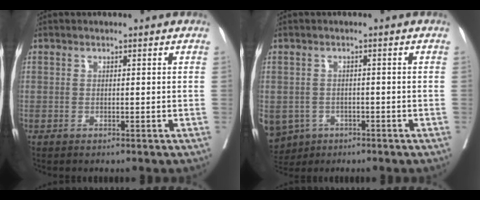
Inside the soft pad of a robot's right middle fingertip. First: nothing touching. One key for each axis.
{"total": 9.3, "fx": -4.8, "fy": 7.6, "fz": 2.5, "tx": -0.083, "ty": -0.004, "tz": -0.064}